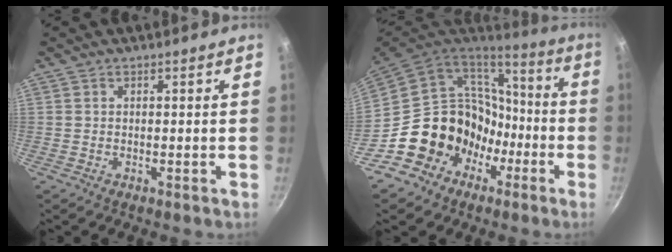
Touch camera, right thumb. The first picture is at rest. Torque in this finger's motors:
{"motor_torque": [0.29, 0.57, 1.35, -1.28, 0.13]}